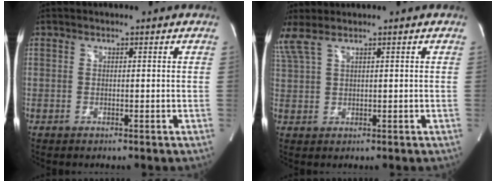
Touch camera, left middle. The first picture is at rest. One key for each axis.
{"total": 3.7, "fx": 2.9, "fy": 0.2, "fz": 2.2, "tx": -0.075, "ty": 0.022, "tz": 0.075}